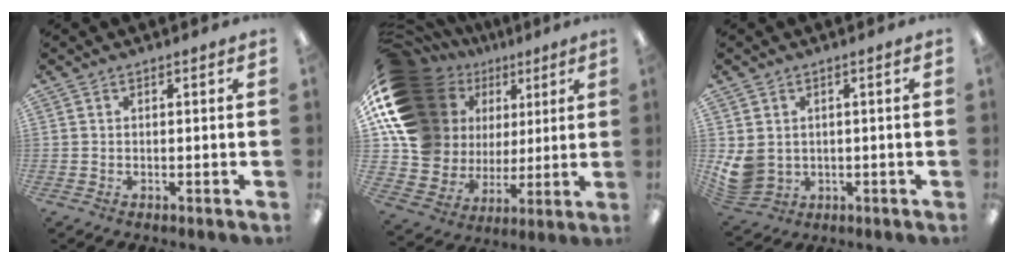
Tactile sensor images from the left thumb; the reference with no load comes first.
{"total": 21.0, "force": [8.8, 16.4, 9.8], "torque": [-0.191, -0.059, 0.198]}
{"total": 5.7, "force": [0.6, 5.1, 2.5], "torque": [-0.079, -0.003, 0.013]}